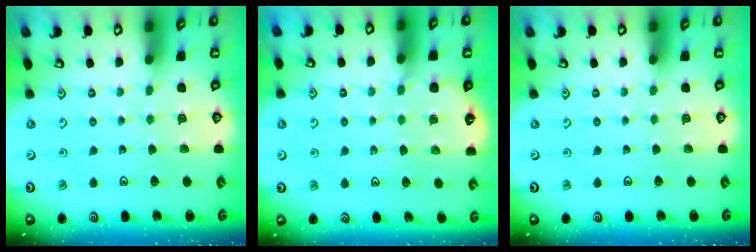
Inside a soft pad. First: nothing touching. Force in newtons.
{"total": 3.1, "press": 2.5, "slide": 1.8}
{"total": 0.0}